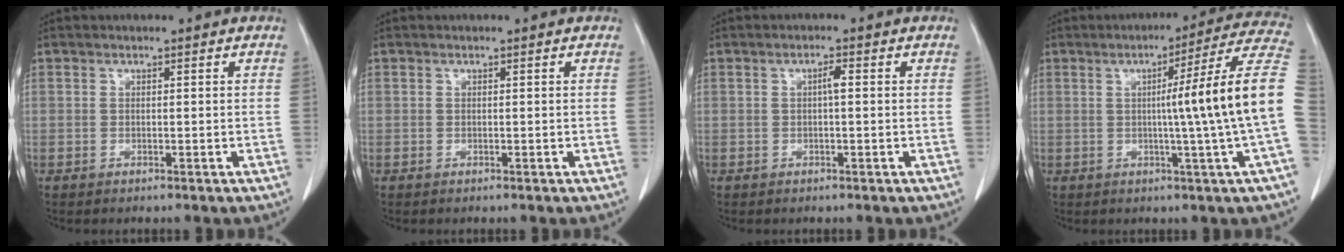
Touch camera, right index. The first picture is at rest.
{"total": 0.0}
{"total": 1.5, "force": [0.1, 0.2, 1.5], "torque": [-0.025, 0.004, 0.002]}
{"total": 15.1, "force": [-0.4, -3.1, 14.8], "torque": [-0.183, 0.004, -0.012]}